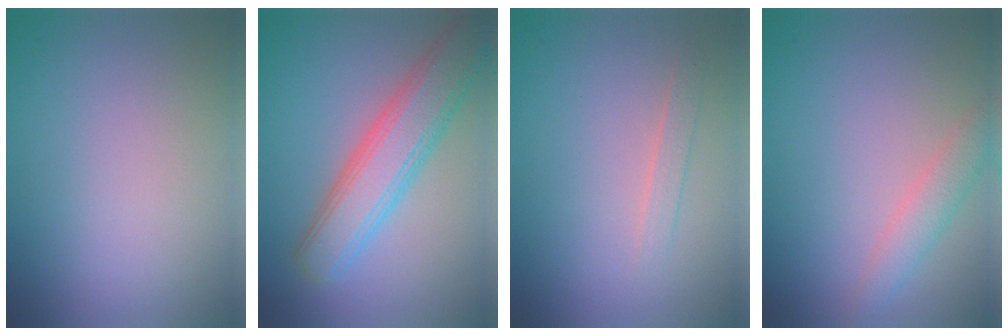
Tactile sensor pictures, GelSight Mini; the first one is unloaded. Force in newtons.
{"total": 6.4, "press": 6.4, "slide": 0.3}
{"total": 1.2, "press": 1.2, "slide": 0.1}
{"total": 2.5, "press": 2.5, "slide": 0.2}